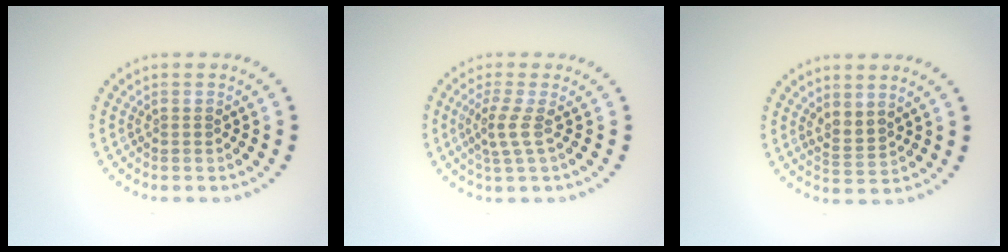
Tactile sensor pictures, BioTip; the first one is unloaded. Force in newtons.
{"total": 2.1, "press": 1.5, "slide": 1.5}
{"total": 1.7, "press": 1.5, "slide": 0.9}